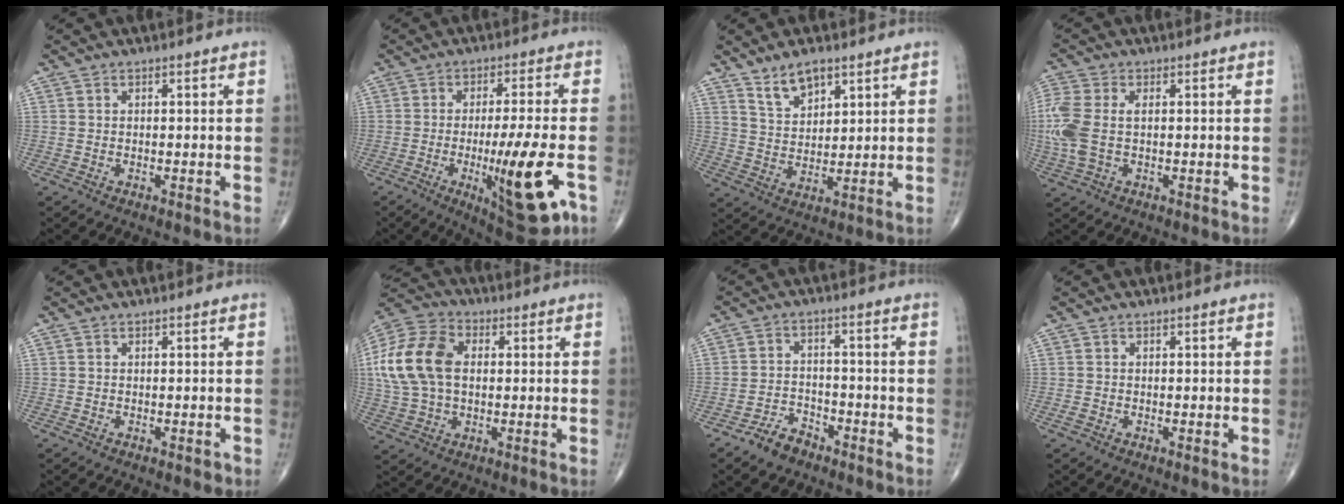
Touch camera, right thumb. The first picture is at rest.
{"total": 15.5, "force": [-4.8, 3.0, 14.4], "torque": [-0.223, -0.005, -0.064]}
{"total": 6.8, "force": [4.7, 3.2, 3.8], "torque": [-0.053, -0.031, 0.094]}
{"total": 8.8, "force": [0.2, 5.1, 7.2], "torque": [-0.206, 0.011, 0.007]}
{"total": 0.5, "force": [-0.2, 0.4, 0.3], "torque": [0.002, 0.001, -0.003]}
{"total": 16.3, "force": [2.0, 10.7, 12.2], "torque": [-0.251, 0.021, 0.033]}
{"total": 5.1, "force": [-3.8, 2.9, 1.7], "torque": [-0.022, 0.024, -0.069]}
{"total": 0.7, "force": [-0.2, 0.4, 0.5], "torque": [-0.012, 0.000, -0.004]}